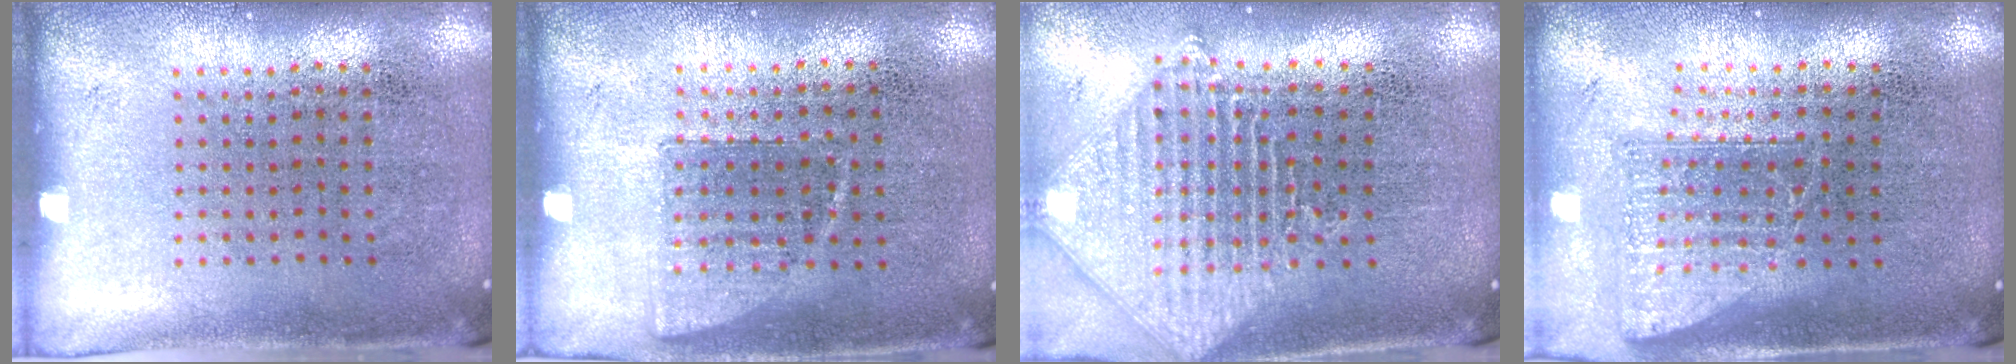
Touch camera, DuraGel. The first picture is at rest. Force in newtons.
{"total": 0.7, "press": 0.6, "slide": 0.3}
{"total": 2.0, "press": 1.6, "slide": 1.2}
{"total": 1.7, "press": 1.4, "slide": 1.0}